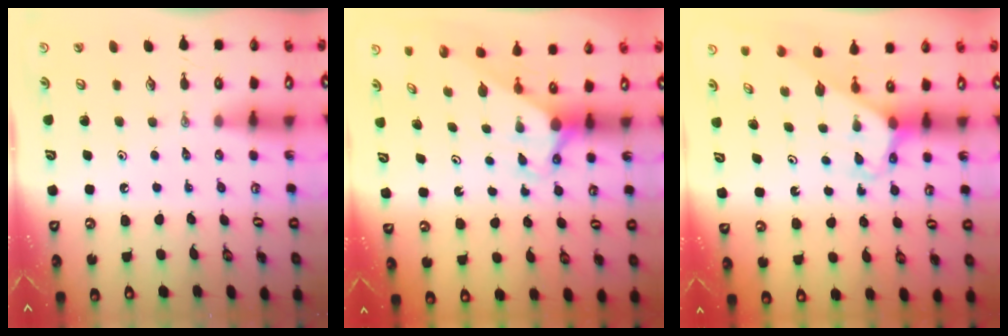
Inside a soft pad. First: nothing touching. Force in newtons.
{"total": 2.8, "press": 2.8, "slide": 0.0}
{"total": 3.2, "press": 3.2, "slide": 0.2}